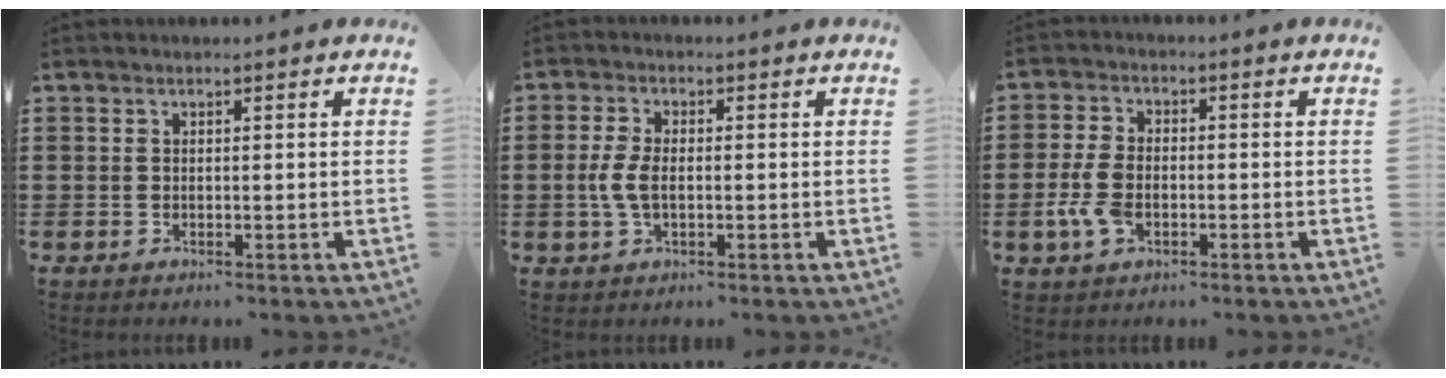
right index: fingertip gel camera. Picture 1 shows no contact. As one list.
[{"total": 4.3, "force": [-0.5, 2.0, 3.7], "torque": [-0.098, -0.007, -0.017]}, {"total": 5.5, "force": [-1.7, 3.2, 4.1], "torque": [-0.105, -0.003, -0.037]}]